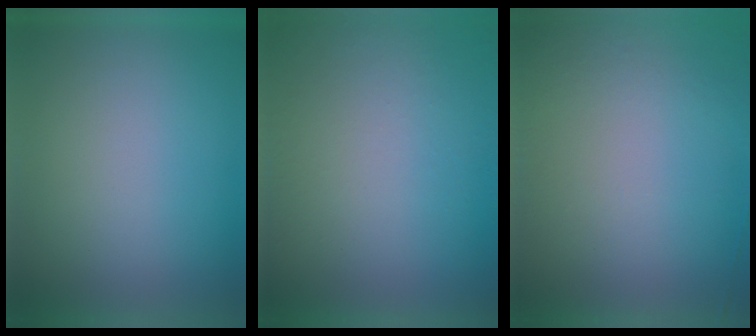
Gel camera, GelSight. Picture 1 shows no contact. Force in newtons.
{"total": 1.2}
{"total": 5.5}